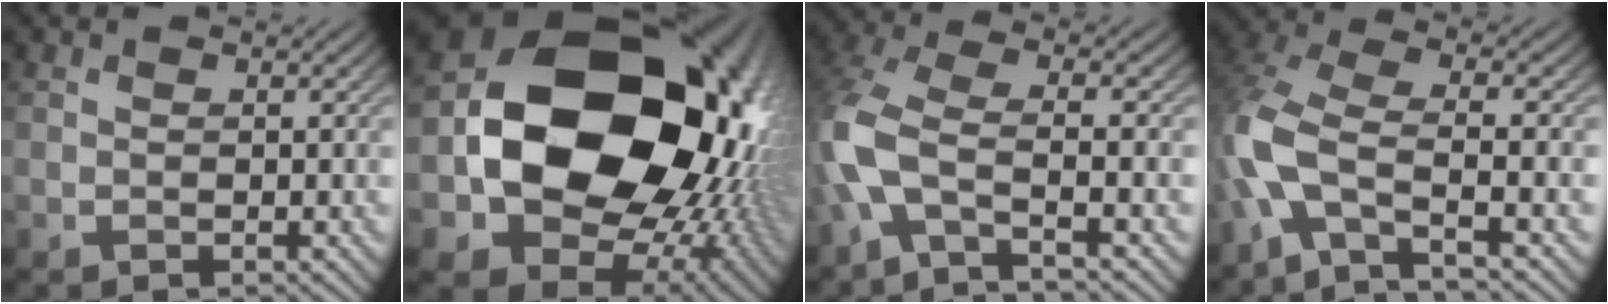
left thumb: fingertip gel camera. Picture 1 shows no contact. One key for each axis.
{"total": 21.8, "fx": 2.1, "fy": 17.4, "fz": 13.1, "tx": -0.256, "ty": -0.056, "tz": 0.081}
{"total": 8.6, "fx": -3.2, "fy": 2.9, "fz": 7.5, "tx": -0.178, "ty": 0.001, "tz": -0.085}
{"total": 9.9, "fx": -4.1, "fy": 3.6, "fz": 8.3, "tx": -0.188, "ty": -0.005, "tz": -0.099}